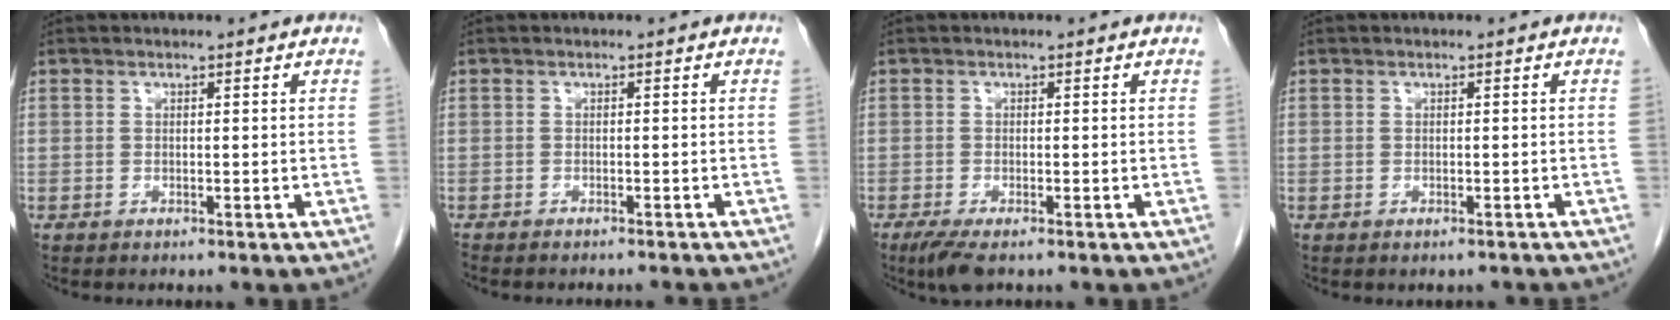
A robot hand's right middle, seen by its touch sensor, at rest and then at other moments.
{"total": 3.6, "force": [-3.4, 0.1, 1.1], "torque": [-0.013, -0.005, -0.048]}
{"total": 3.2, "force": [-2.1, 0.6, 2.3], "torque": [-0.048, -0.011, -0.039]}
{"total": 0.9, "force": [-0.8, 0.3, 0.3], "torque": [-0.006, -0.002, -0.010]}